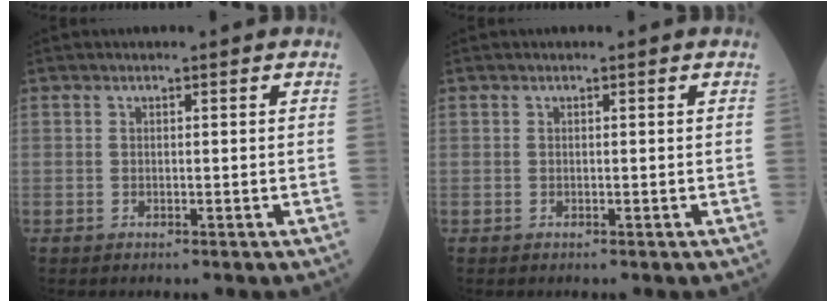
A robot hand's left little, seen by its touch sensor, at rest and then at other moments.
{"total": 0.0}